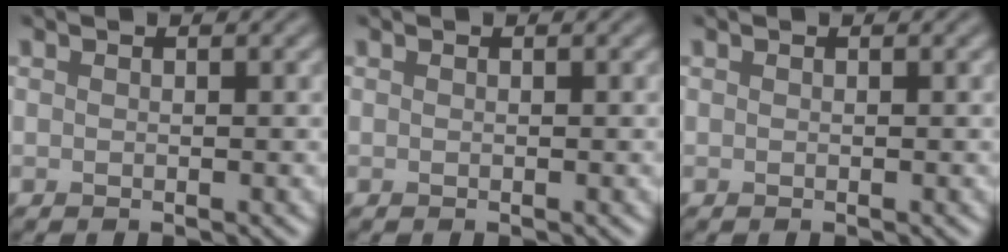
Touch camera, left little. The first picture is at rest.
{"total": 0.0}
{"total": 0.0}